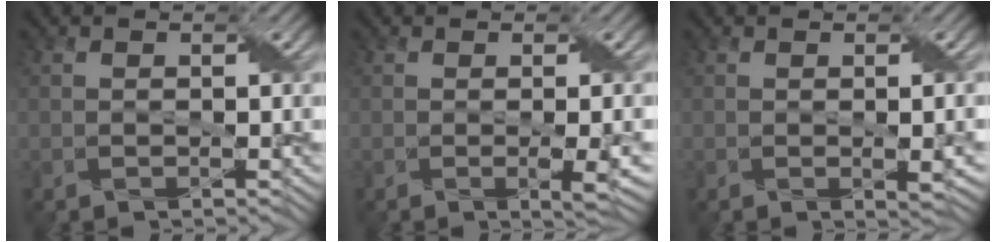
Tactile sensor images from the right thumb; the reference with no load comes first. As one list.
[{"total": 2.4, "force": [-0.3, 0.3, 2.4], "torque": [-0.042, 0.001, -0.003]}, {"total": 1.8, "force": [-0.1, 0.3, 1.8], "torque": [-0.029, 0.001, 0.002]}]